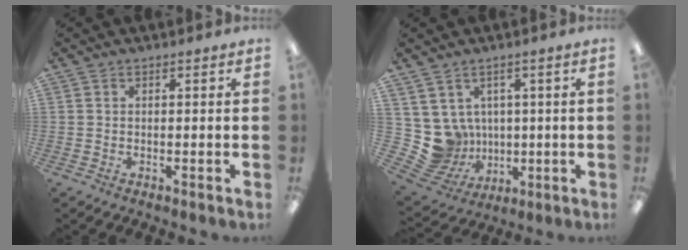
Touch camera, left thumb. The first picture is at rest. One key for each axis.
{"total": 8.2, "fx": 1.8, "fy": 7.9, "fz": 1.3, "tx": -0.077, "ty": -0.026, "tz": 0.046}